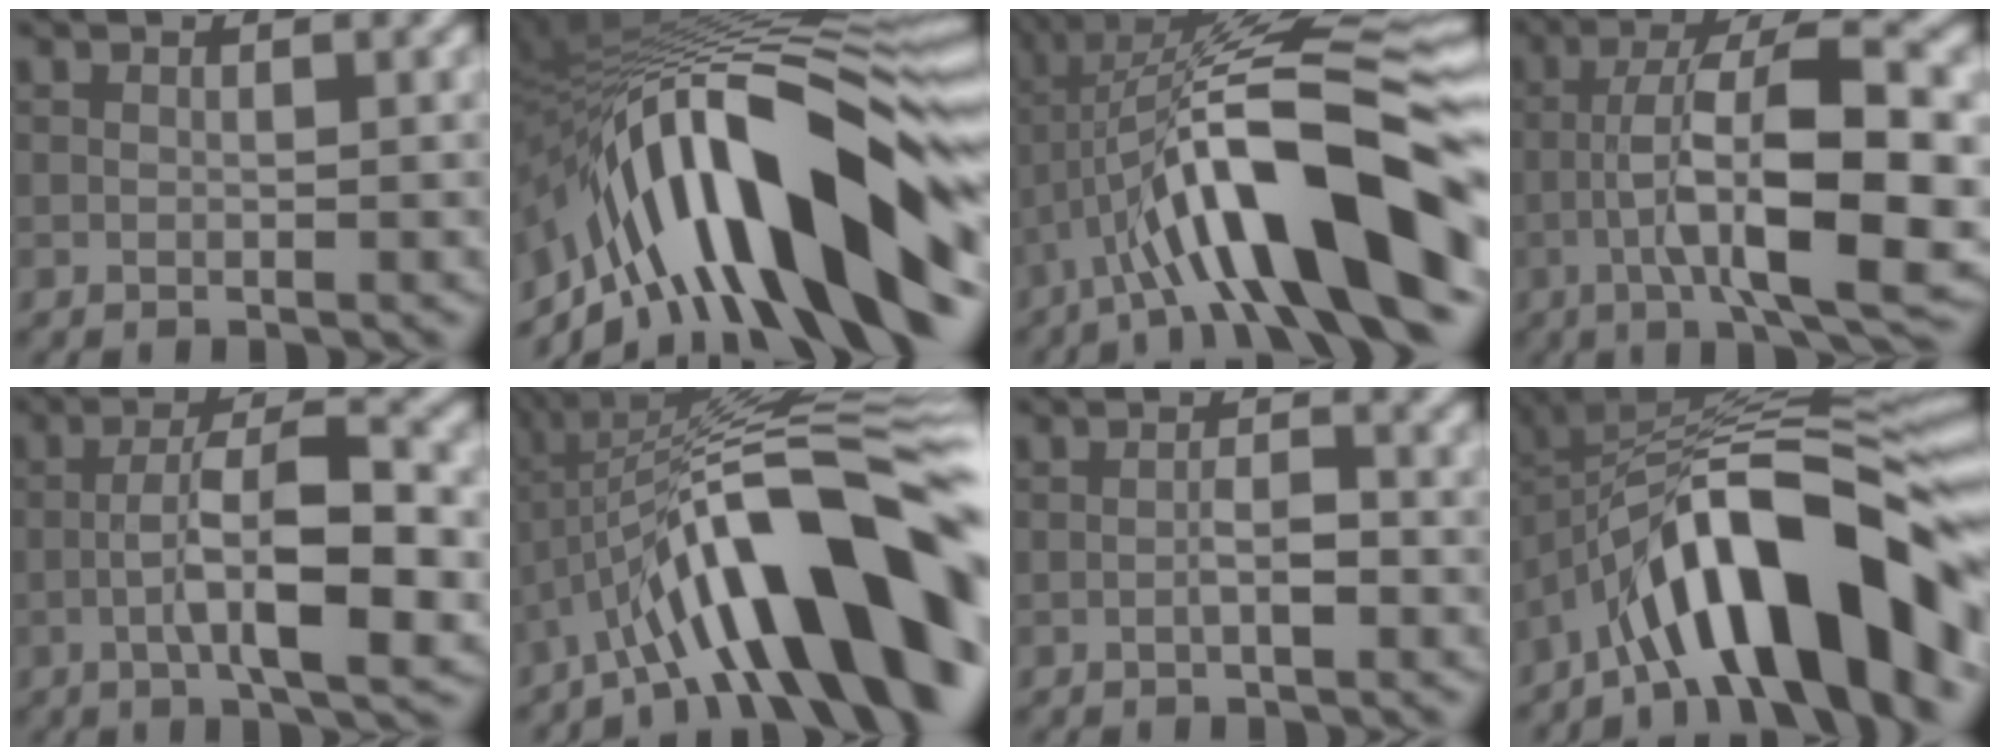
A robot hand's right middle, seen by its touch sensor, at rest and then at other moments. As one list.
[{"total": 16.1, "force": [-6.1, 5.2, 14.0], "torque": [-0.238, 0.045, -0.096]}, {"total": 13.2, "force": [-4.6, 2.8, 12.1], "torque": [-0.218, 0.035, -0.055]}, {"total": 11.5, "force": [-3.0, 2.8, 10.7], "torque": [-0.197, 0.018, -0.037]}, {"total": 8.1, "force": [-2.7, 1.9, 7.4], "torque": [-0.142, 0.021, -0.034]}, {"total": 13.9, "force": [-5.1, 3.3, 12.5], "torque": [-0.174, 0.047, -0.071]}, {"total": 1.4, "force": [-1.1, -0.3, 0.8], "torque": [-0.038, 0.014, -0.006]}, {"total": 12.7, "force": [-6.9, 3.4, 10.1], "torque": [-0.163, 0.023, -0.097]}]